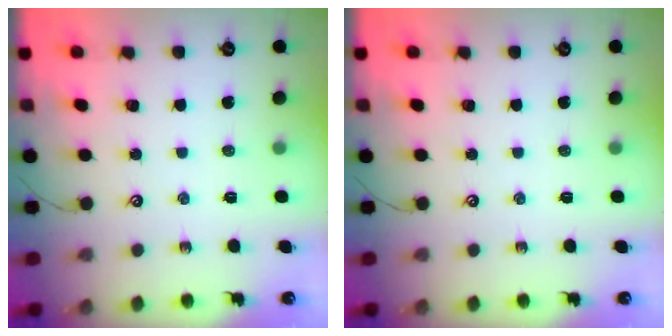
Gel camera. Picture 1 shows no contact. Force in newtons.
{"total": 0.0}